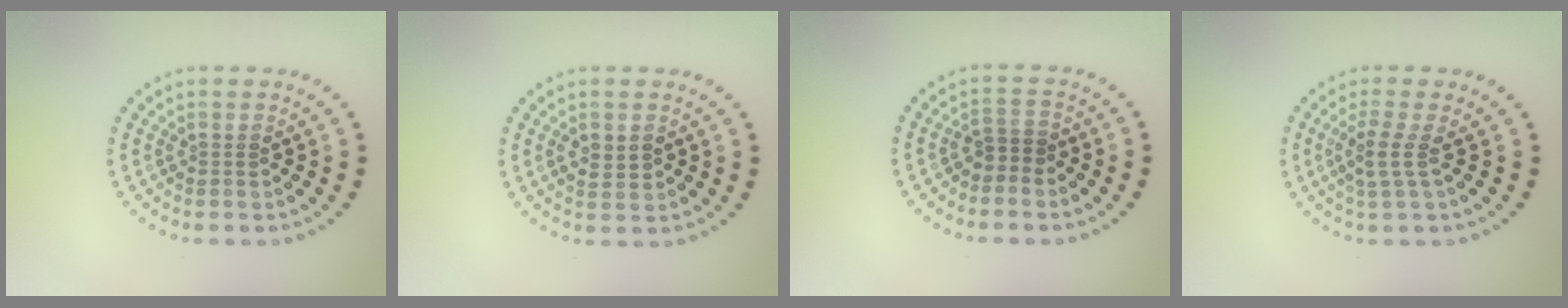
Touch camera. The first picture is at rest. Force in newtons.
{"total": 1.8, "press": 1.8, "slide": 0.2}
{"total": 1.5, "press": 1.2, "slide": 0.9}
{"total": 2.1, "press": 1.6, "slide": 1.3}